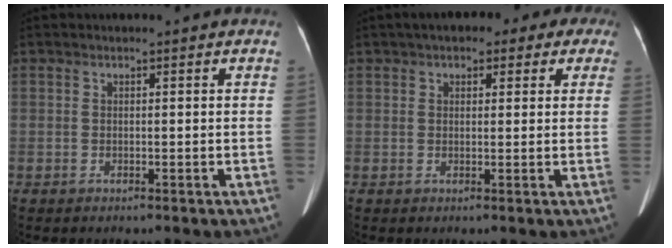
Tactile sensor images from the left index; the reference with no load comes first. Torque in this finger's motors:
{"motor_torque": [0.40, -1.18, 0.77, 0.11]}